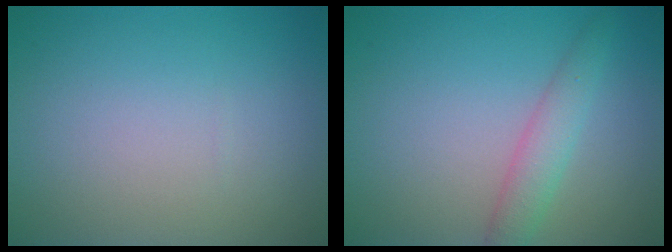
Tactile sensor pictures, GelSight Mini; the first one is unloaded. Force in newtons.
{"total": 2.5, "press": 2.5, "slide": 0.1}